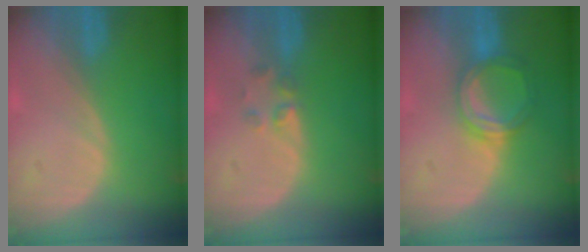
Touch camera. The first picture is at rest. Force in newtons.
{"total": 2.0, "press": 1.9, "slide": 0.8}
{"total": 5.1, "press": 5.1, "slide": 0.3}